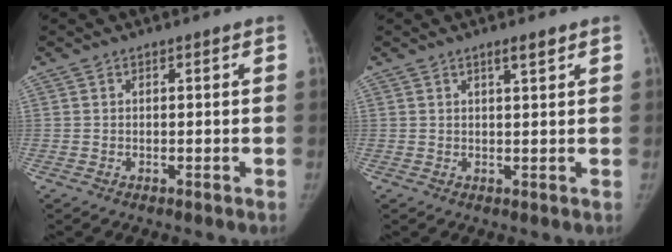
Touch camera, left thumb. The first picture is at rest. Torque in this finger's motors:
{"motor_torque": [-0.16, -0.02, 0.41, -0.03, -0.06]}